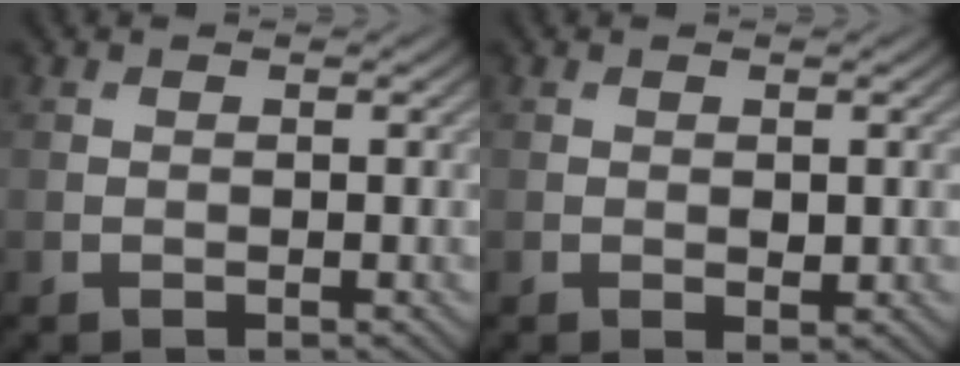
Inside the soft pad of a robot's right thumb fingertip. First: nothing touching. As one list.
[{"total": 1.0, "force": [0.0, 0.5, 0.8], "torque": [-0.011, -0.005, 0.000]}]